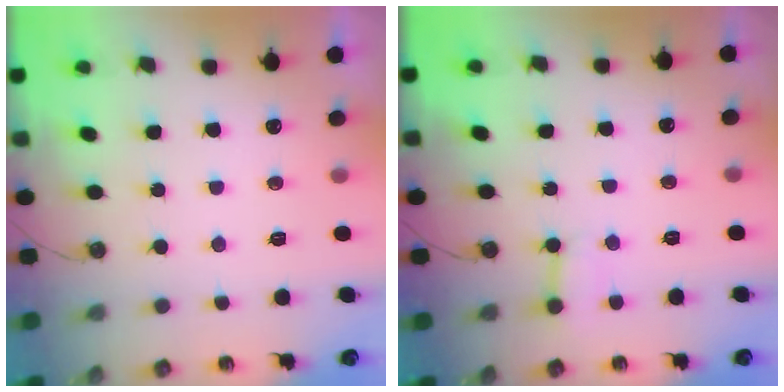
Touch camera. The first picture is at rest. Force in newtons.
{"total": 4.9, "press": 4.9, "slide": 0.5}